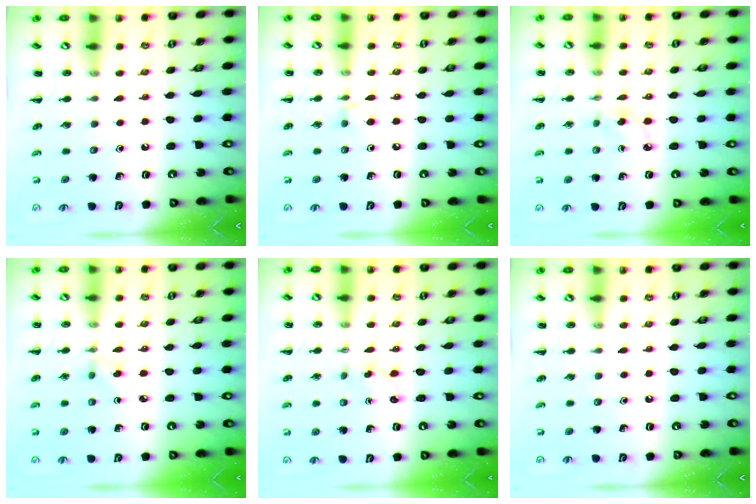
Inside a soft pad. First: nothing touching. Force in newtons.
{"total": 3.0, "press": 2.7, "slide": 1.2}
{"total": 4.1, "press": 3.9, "slide": 1.2}
{"total": 2.3, "press": 2.0, "slide": 1.1}
{"total": 3.2, "press": 3.0, "slide": 1.0}
{"total": 0.0}